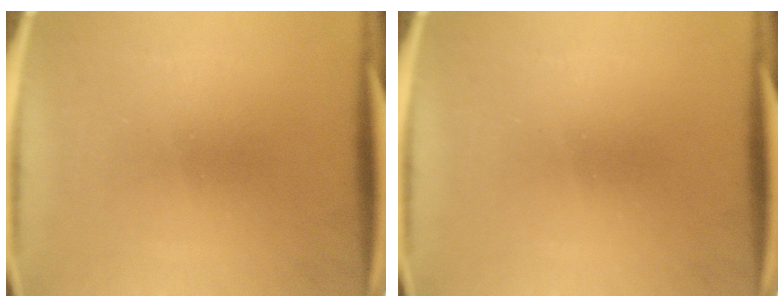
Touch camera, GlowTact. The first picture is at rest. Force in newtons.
{"total": 0.0}